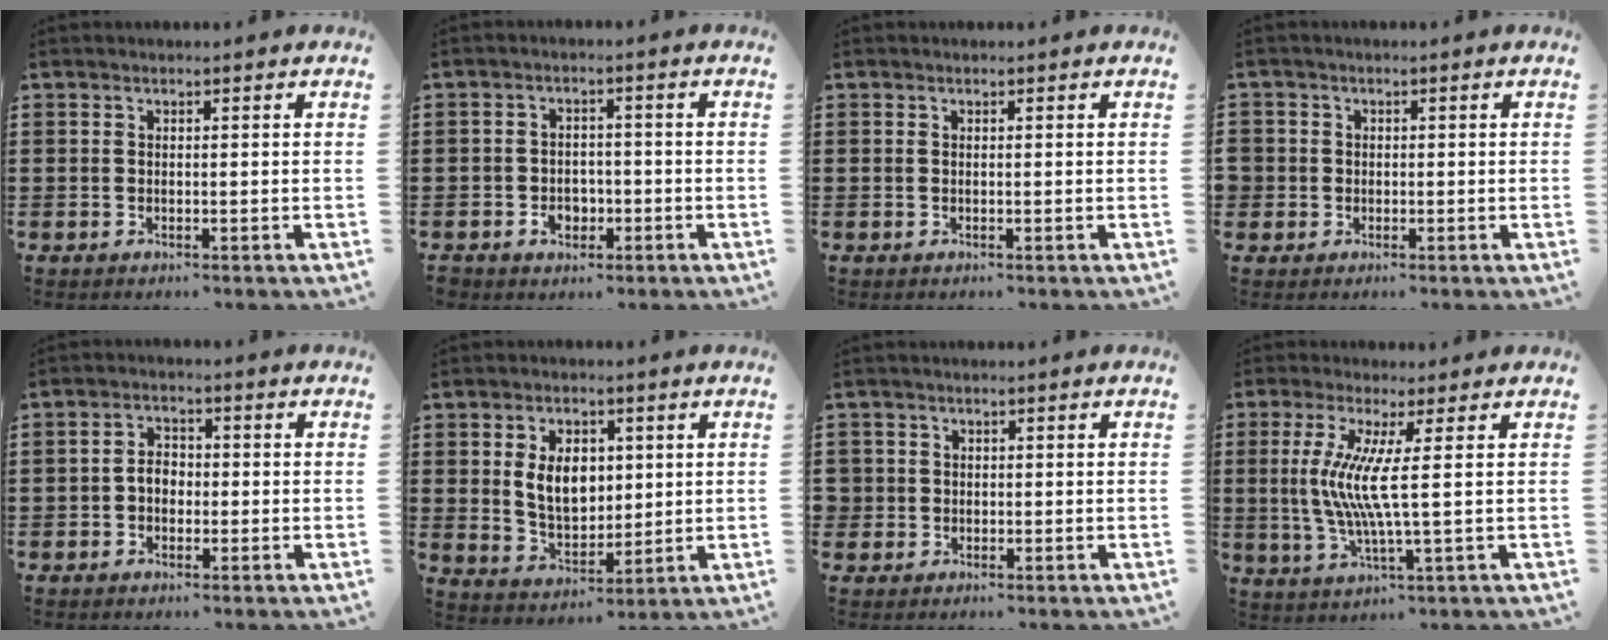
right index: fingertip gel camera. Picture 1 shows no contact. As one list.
[{"total": 3.2, "force": [-1.4, 2.5, 1.2], "torque": [-0.027, 0.006, -0.030]}, {"total": 0.0}, {"total": 1.6, "force": [-0.4, 1.5, 0.0], "torque": [-0.005, 0.006, -0.010]}, {"total": 2.9, "force": [-0.6, 2.0, 2.0], "torque": [-0.049, 0.002, -0.015]}, {"total": 7.5, "force": [1.5, 5.0, 5.3], "torque": [-0.092, 0.006, 0.023]}, {"total": 1.6, "force": [-0.2, 1.6, 0.0], "torque": [-0.006, 0.008, -0.007]}, {"total": 8.3, "force": [0.9, -0.1, 8.3], "torque": [-0.184, -0.024, 0.006]}]